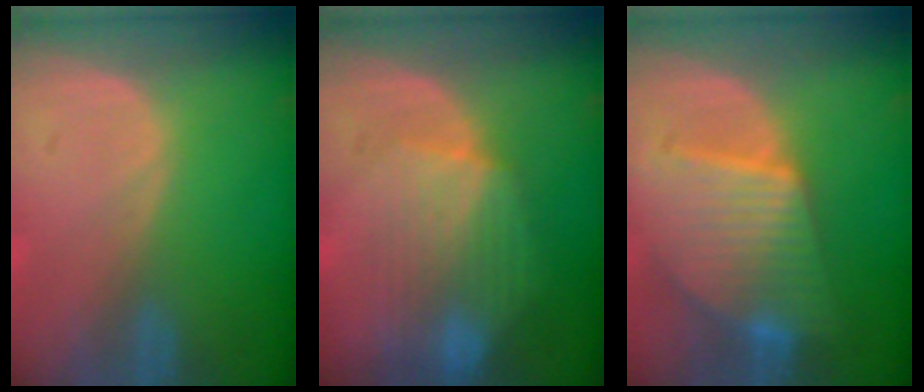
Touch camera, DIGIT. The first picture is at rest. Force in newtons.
{"total": 8.8, "press": 8.1, "slide": 3.5}
{"total": 9.4, "press": 9.4, "slide": 0.8}